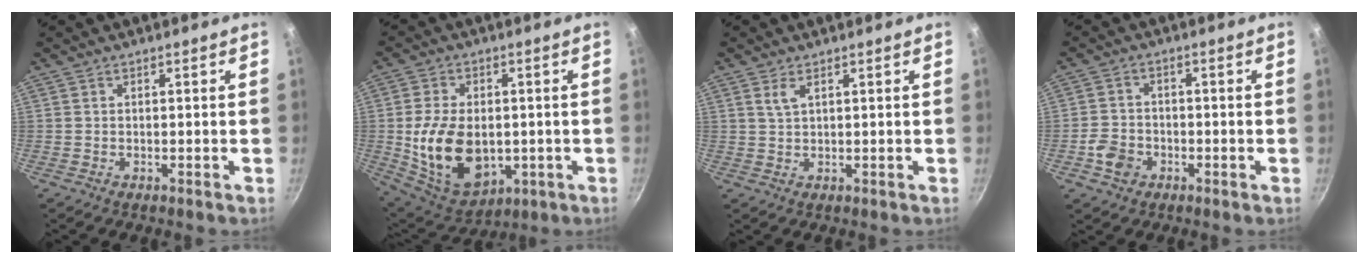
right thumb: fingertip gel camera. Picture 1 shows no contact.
{"total": 16.5, "force": [-1.3, 11.1, 12.2], "torque": [-0.204, -0.008, 0.000]}
{"total": 2.3, "force": [1.2, 1.0, 1.7], "torque": [-0.032, -0.006, 0.024]}
{"total": 5.2, "force": [-2.1, 4.2, 2.3], "torque": [-0.037, 0.021, -0.043]}